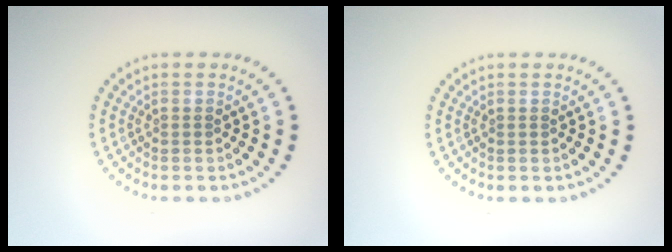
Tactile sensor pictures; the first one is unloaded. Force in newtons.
{"total": 0.0}